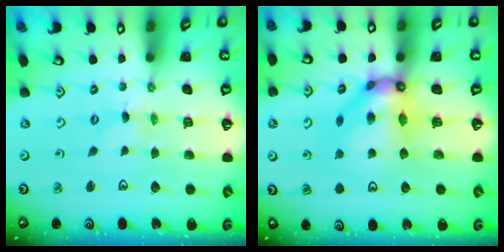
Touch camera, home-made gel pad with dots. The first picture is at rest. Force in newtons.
{"total": 11.2, "press": 11.1, "slide": 1.5}